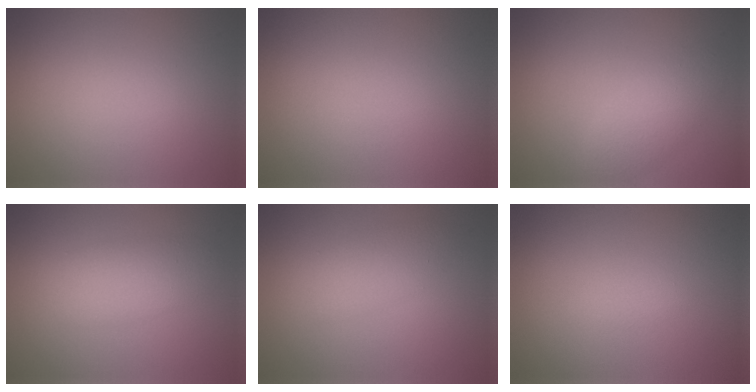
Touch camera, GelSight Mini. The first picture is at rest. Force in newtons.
{"total": 0.0}
{"total": 2.8, "press": 2.8, "slide": 0.1}
{"total": 2.4, "press": 2.3, "slide": 0.1}
{"total": 2.5, "press": 2.5, "slide": 0.1}
{"total": 0.6, "press": 0.6, "slide": 0.0}